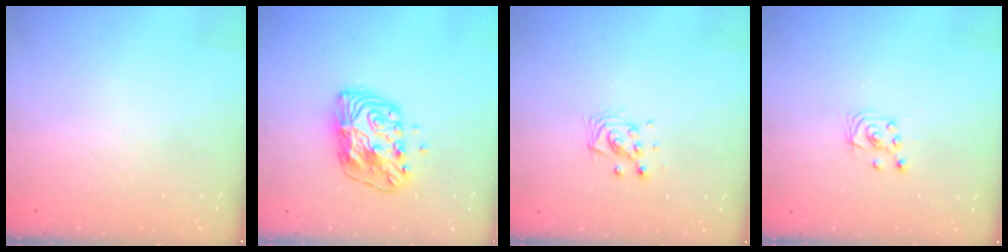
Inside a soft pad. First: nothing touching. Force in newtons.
{"total": 11.4, "press": 11.4, "slide": 0.8}
{"total": 6.3, "press": 6.3, "slide": 0.3}
{"total": 2.4, "press": 2.4, "slide": 0.2}